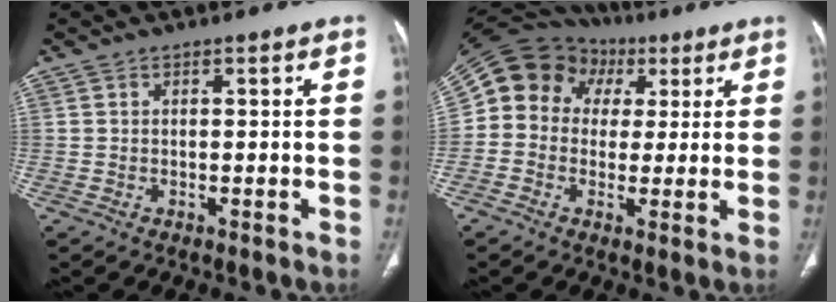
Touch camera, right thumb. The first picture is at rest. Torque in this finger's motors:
{"motor_torque": [-0.55, 1.05, 0.61, -0.67, 0.30]}